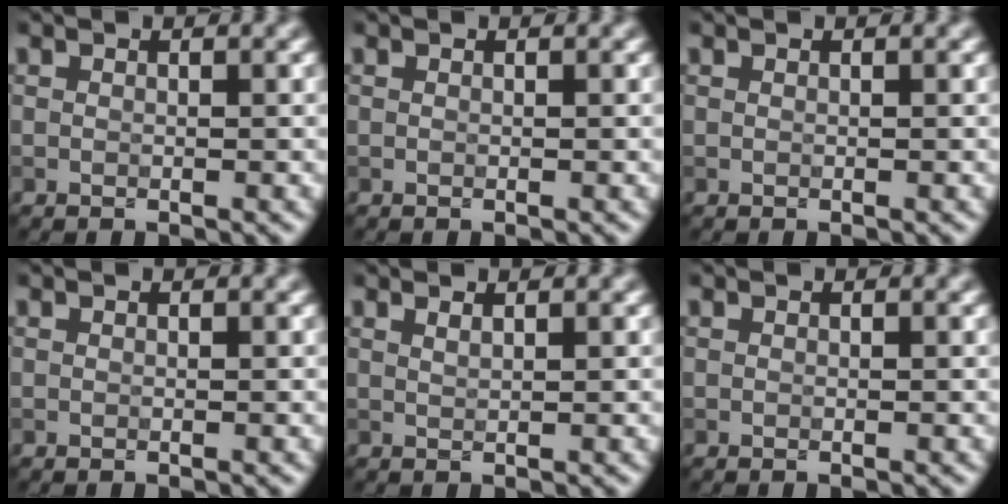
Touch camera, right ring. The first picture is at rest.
{"total": 0.0}
{"total": 0.0}
{"total": 0.0}
{"total": 0.8, "force": [0.6, 0.2, 0.5], "torque": [-0.004, 0.002, 0.010]}
{"total": 0.0}